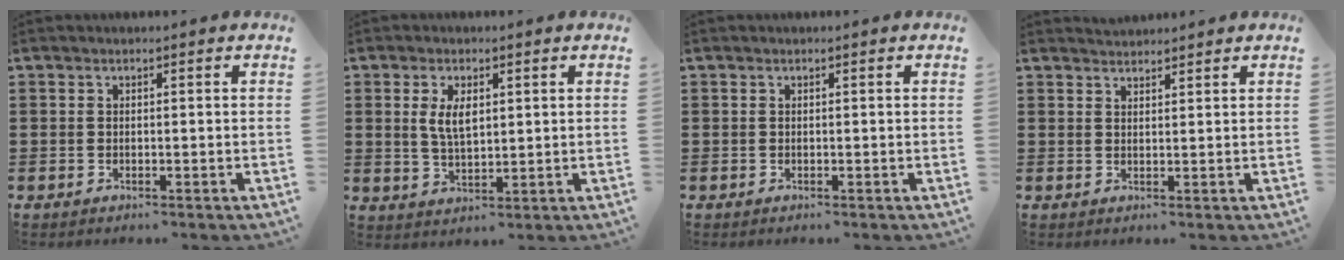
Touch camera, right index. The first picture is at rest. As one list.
[{"total": 4.5, "force": [1.1, 2.1, 3.8], "torque": [-0.073, 0.003, 0.017]}, {"total": 0.0}, {"total": 1.6, "force": [1.5, 0.0, -0.4], "torque": [0.003, 0.002, 0.031]}]